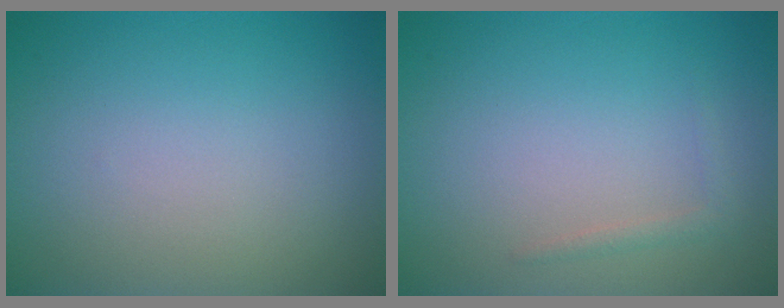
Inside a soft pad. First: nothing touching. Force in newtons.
{"total": 0.9, "press": 0.9, "slide": 0.1}